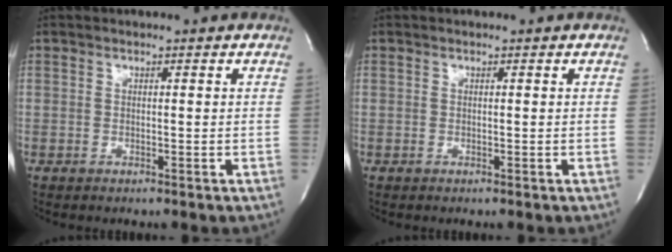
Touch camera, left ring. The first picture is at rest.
{"total": 0.0}